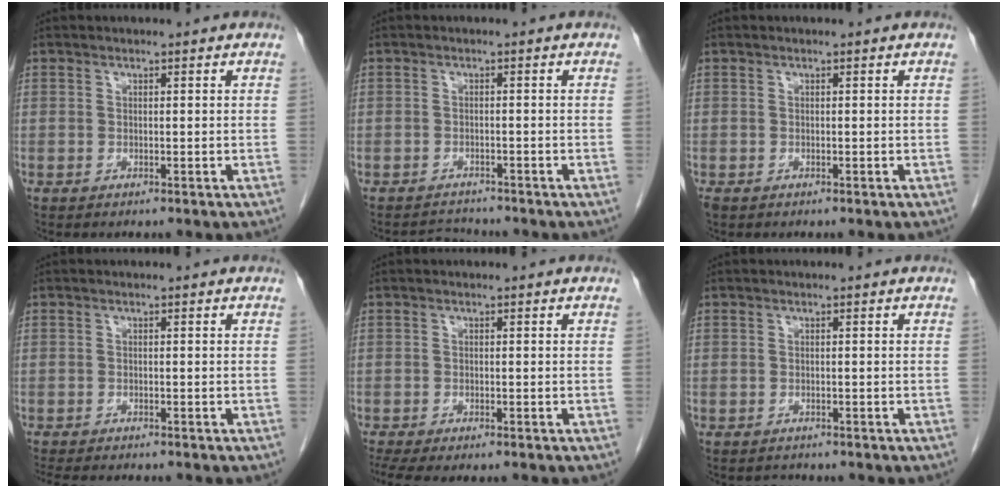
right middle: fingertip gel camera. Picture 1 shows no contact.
{"total": 2.2, "force": [-2.1, 0.2, -0.7], "torque": [0.006, -0.014, -0.033]}
{"total": 1.0, "force": [-0.7, 0.5, 0.5], "torque": [-0.012, -0.002, -0.009]}
{"total": 6.6, "force": [-5.8, 1.1, 2.8], "torque": [-0.042, -0.013, -0.088]}
{"total": 6.7, "force": [-5.4, 1.7, 3.5], "torque": [-0.060, -0.008, -0.084]}
{"total": 1.2, "force": [-1.1, 0.4, -0.2], "torque": [-0.003, -0.005, -0.016]}